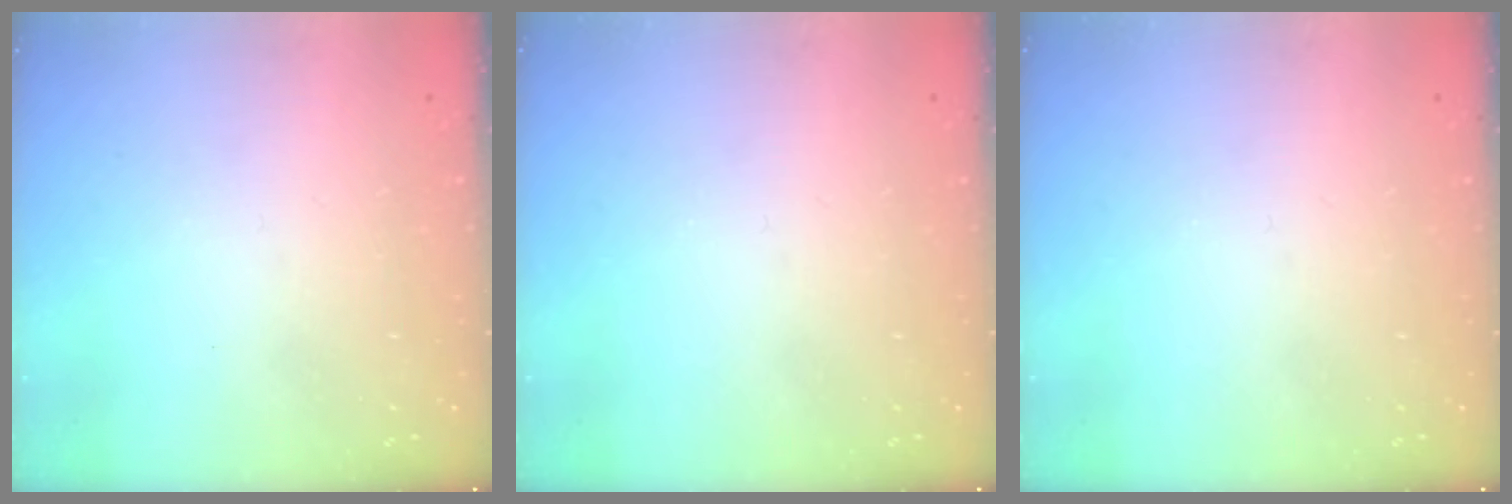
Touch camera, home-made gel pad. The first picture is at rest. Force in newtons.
{"total": 0.0}
{"total": 0.0}